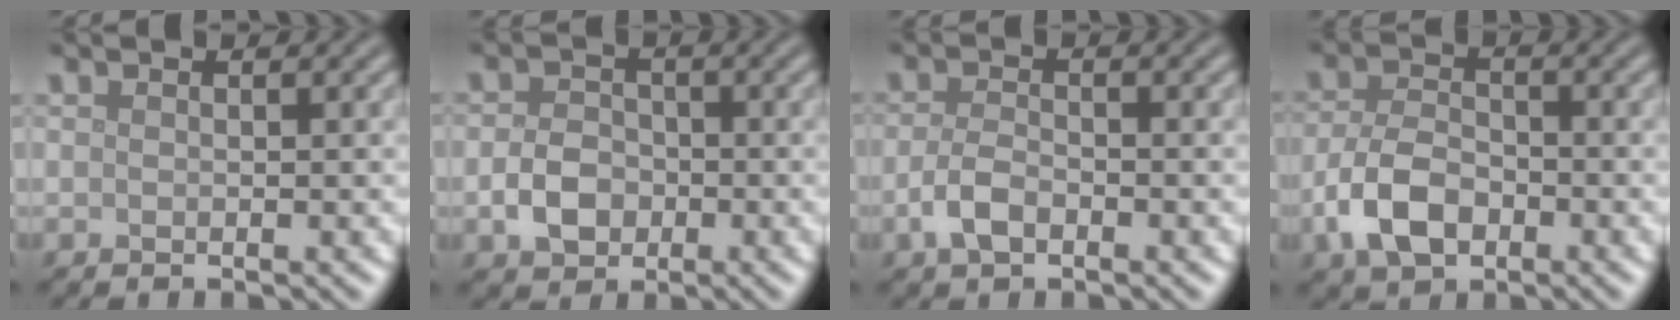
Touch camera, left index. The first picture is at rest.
{"total": 3.2, "force": [-1.0, 2.5, 1.8], "torque": [-0.031, 0.002, -0.024]}
{"total": 2.5, "force": [-1.1, 1.3, 1.8], "torque": [-0.040, -0.001, -0.027]}
{"total": 5.1, "force": [-2.2, 3.1, 3.4], "torque": [-0.067, -0.001, -0.049]}